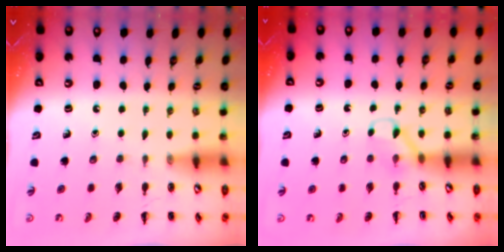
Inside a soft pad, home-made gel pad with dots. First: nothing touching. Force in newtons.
{"total": 3.3, "press": 3.1, "slide": 1.1}